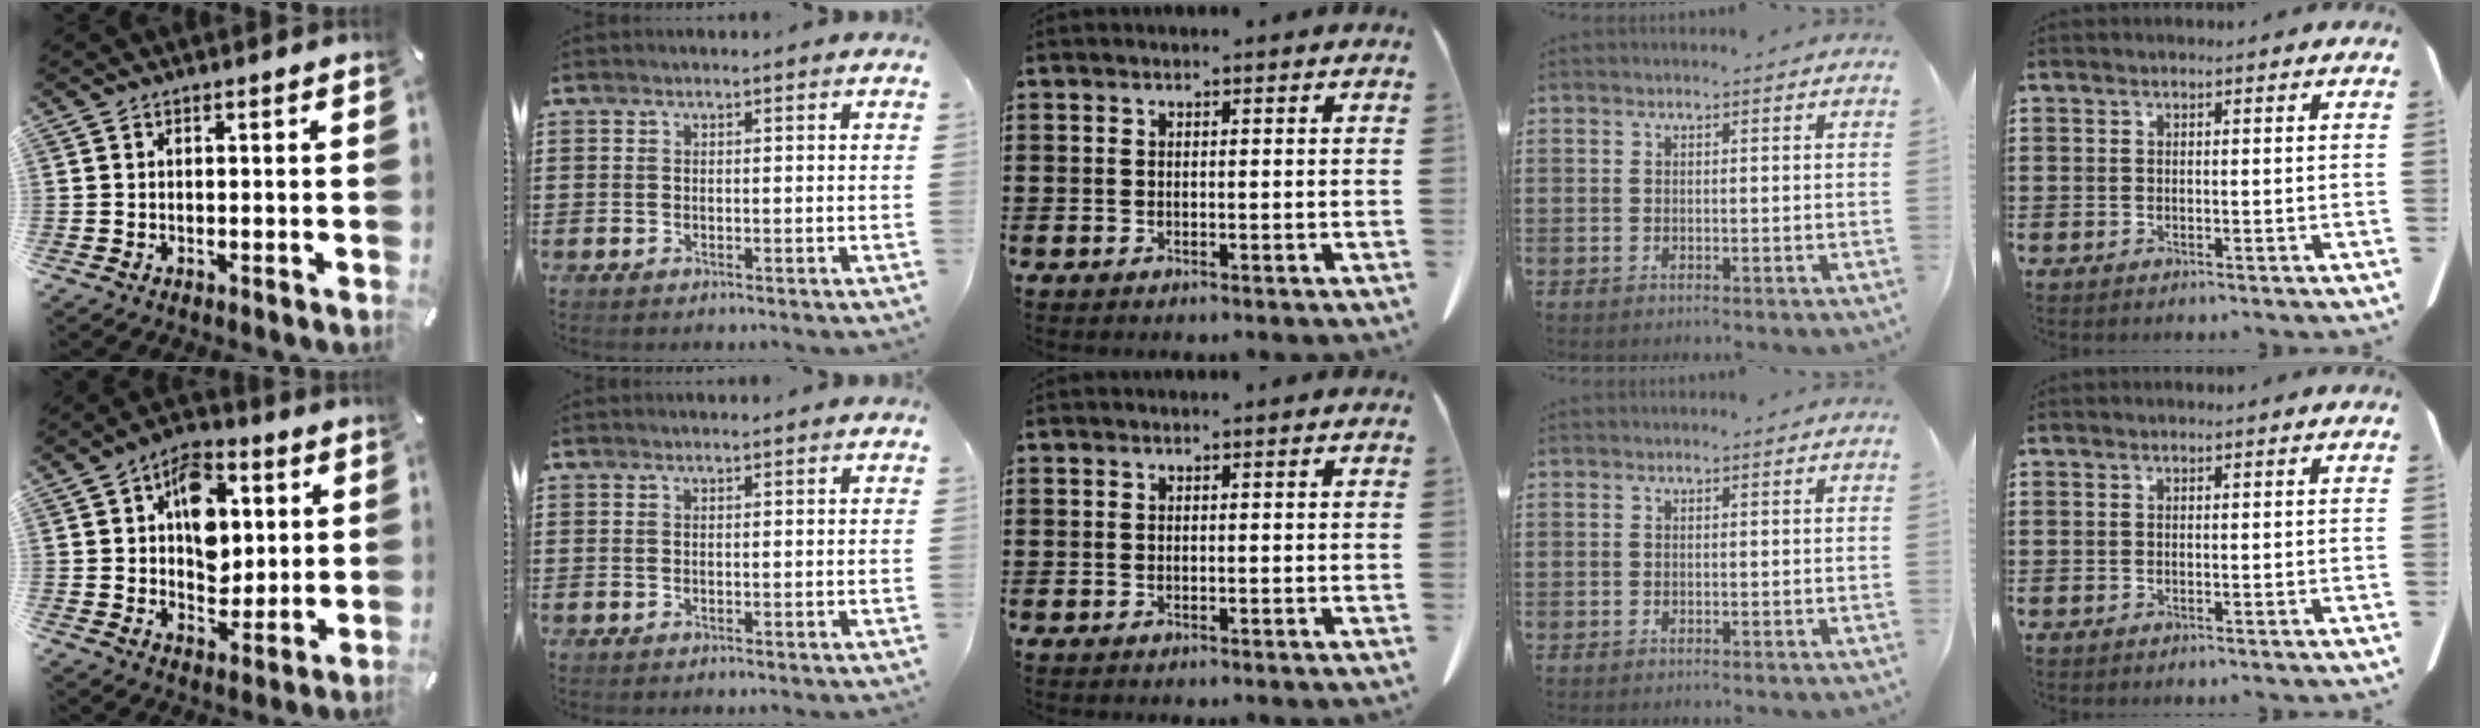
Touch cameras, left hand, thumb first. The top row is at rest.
{"thumb": {"total": 11.8, "force": [2.8, 9.0, 7.1], "torque": [-0.095, 0.003, 0.050]}}